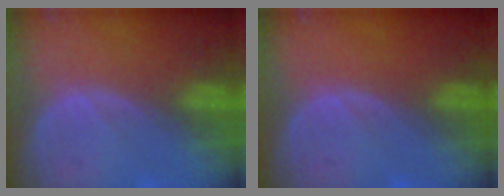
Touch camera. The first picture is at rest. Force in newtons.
{"total": 0.0}